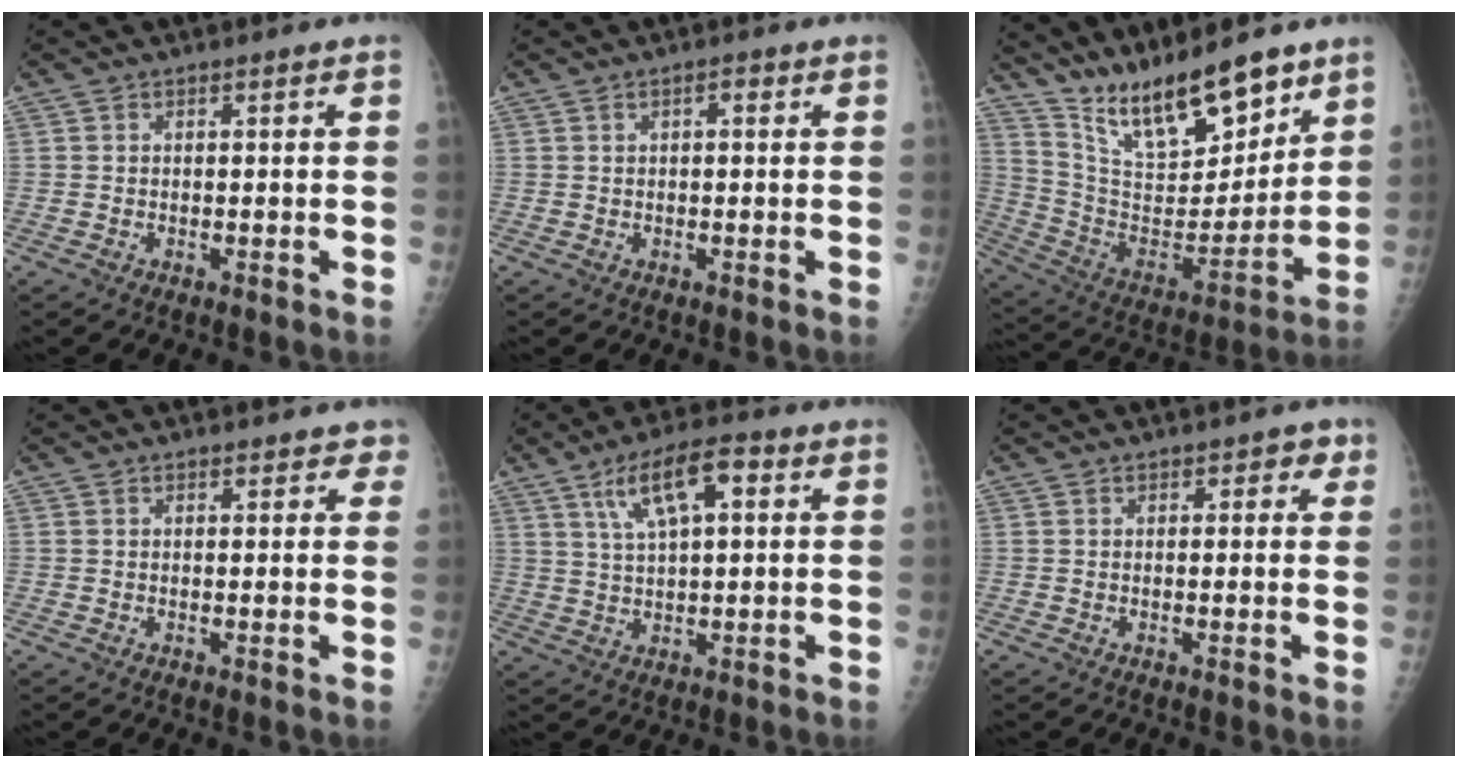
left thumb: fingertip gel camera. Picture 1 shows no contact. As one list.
[{"total": 1.6, "force": [0.6, 0.6, 1.3], "torque": [-0.019, 0.003, 0.008]}, {"total": 19.1, "force": [14.5, 6.0, 10.9], "torque": [-0.137, -0.084, 0.269]}, {"total": 2.5, "force": [2.0, 1.3, 1.0], "torque": [0.024, -0.002, 0.015]}, {"total": 10.5, "force": [4.1, 3.8, 8.9], "torque": [-0.150, 0.005, 0.073]}, {"total": 2.2, "force": [1.1, 1.5, 1.2], "torque": [0.012, 0.001, 0.008]}]